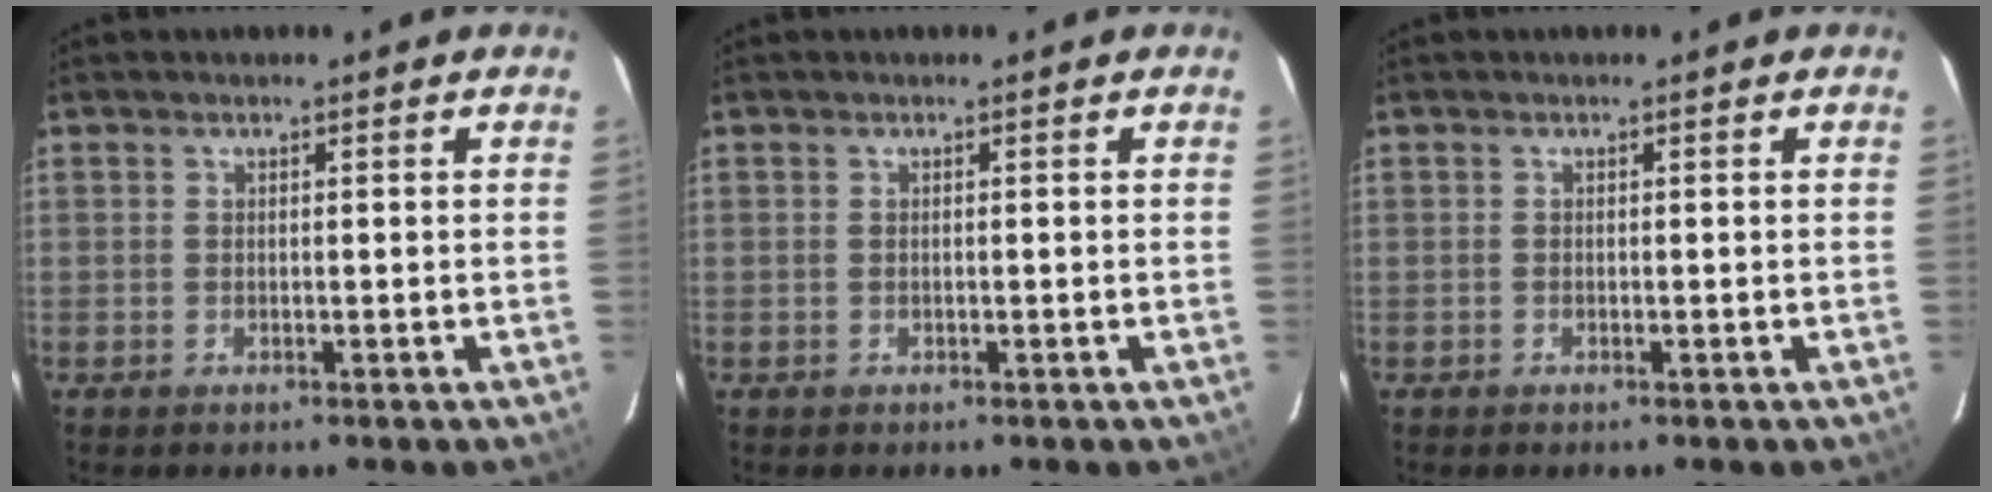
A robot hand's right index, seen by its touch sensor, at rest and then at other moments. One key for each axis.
{"total": 0.0}
{"total": 0.0}